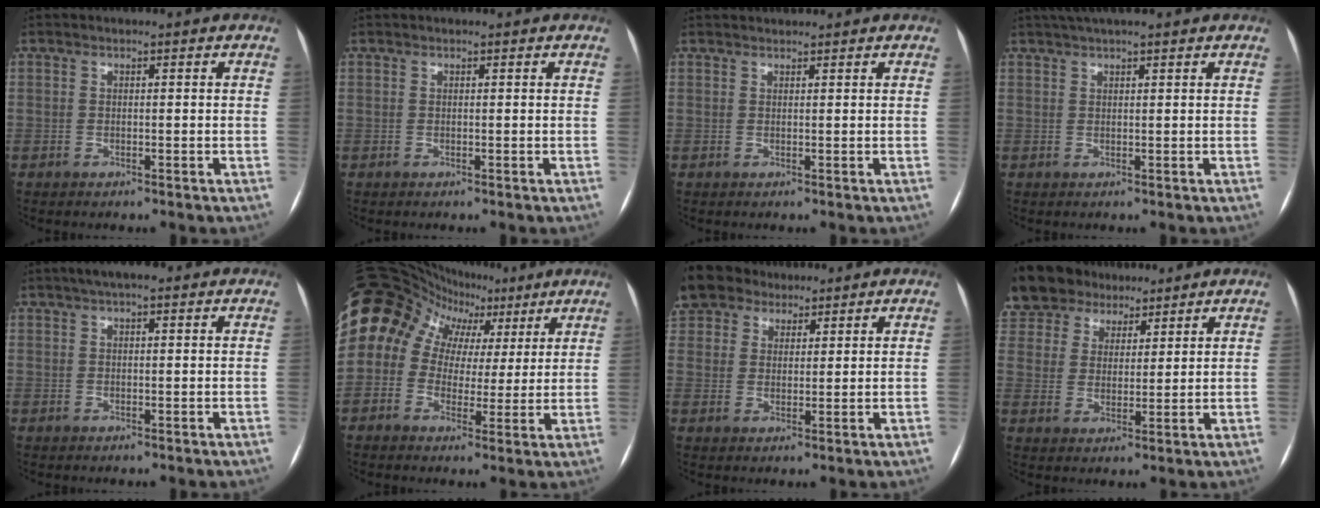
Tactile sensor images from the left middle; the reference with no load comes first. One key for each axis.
{"total": 0.6, "fx": 0.6, "fy": 0.1, "fz": 0.2, "tx": -0.004, "ty": 0.014, "tz": 0.011}
{"total": 2.4, "fx": 2.3, "fy": 0.2, "fz": 0.4, "tx": -0.007, "ty": 0.027, "tz": 0.038}
{"total": 7.2, "fx": 5.8, "fy": 0.8, "fz": 4.1, "tx": -0.065, "ty": 0.038, "tz": 0.089}
{"total": 4.2, "fx": 2.8, "fy": 1.1, "fz": 2.9, "tx": -0.046, "ty": 0.026, "tz": 0.042}
{"total": 15.4, "fx": 6.0, "fy": 12.6, "fz": 6.5, "tx": -0.108, "ty": 0.078, "tz": 0.093}
{"total": 10.1, "fx": 7.7, "fy": 6.2, "fz": 2.4, "tx": -0.063, "ty": 0.040, "tz": 0.147}
{"total": 15.1, "fx": 11.6, "fy": 8.7, "fz": 4.4, "tx": -0.118, "ty": 0.045, "tz": 0.213}